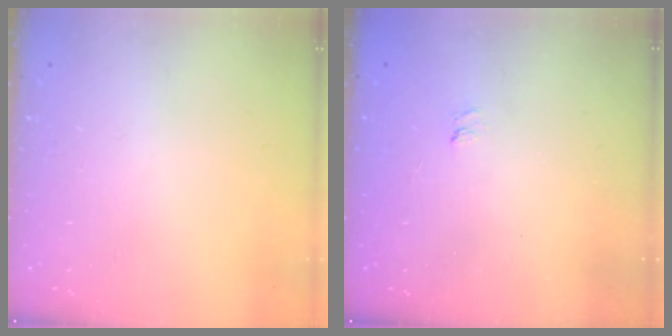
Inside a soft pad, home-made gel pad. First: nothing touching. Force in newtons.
{"total": 1.2, "press": 0.5, "slide": 1.1}